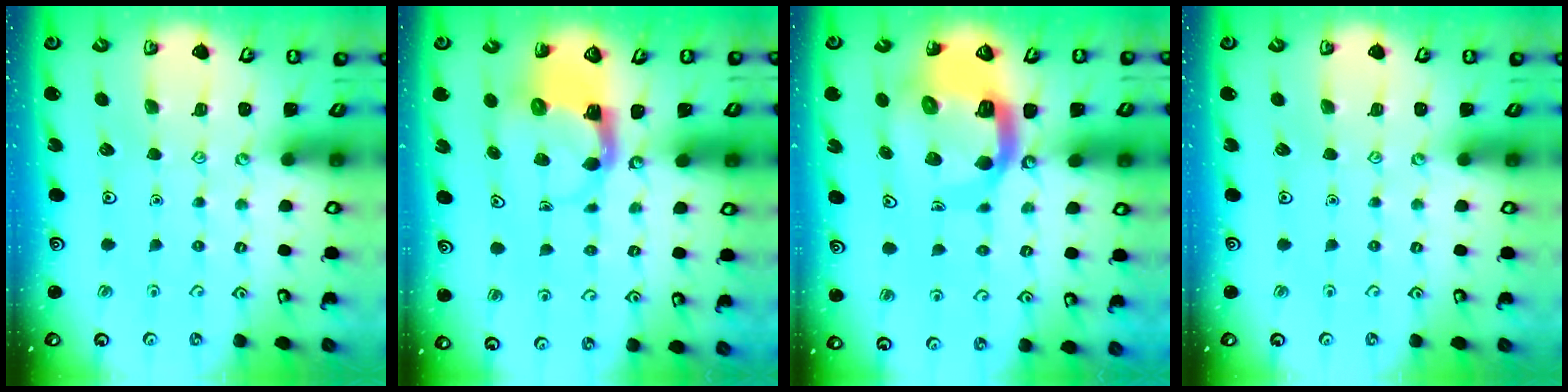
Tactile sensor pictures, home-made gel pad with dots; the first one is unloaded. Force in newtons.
{"total": 3.9, "press": 3.9, "slide": 0.6}
{"total": 13.6, "press": 13.5, "slide": 1.6}
{"total": 0.0}